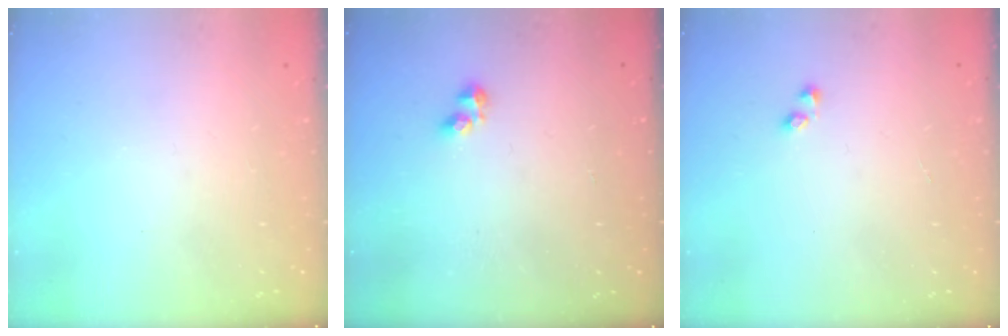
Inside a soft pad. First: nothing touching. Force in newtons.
{"total": 2.3, "press": 2.3, "slide": 0.5}
{"total": 0.9, "press": 0.8, "slide": 0.5}